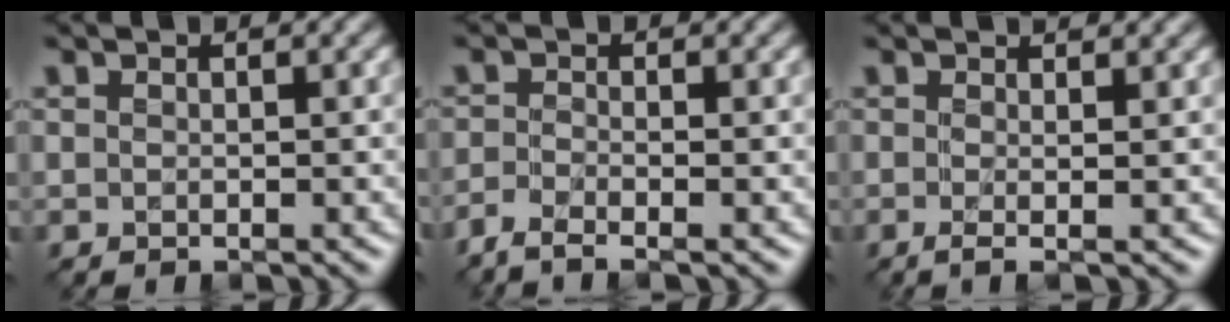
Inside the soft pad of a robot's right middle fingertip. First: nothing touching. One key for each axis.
{"total": 2.5, "fx": -1.9, "fy": 0.4, "fz": 1.5, "tx": -0.034, "ty": -0.013, "tz": -0.050}
{"total": 2.7, "fx": 0.3, "fy": 0.8, "fz": 2.5, "tx": -0.030, "ty": 0.001, "tz": -0.008}